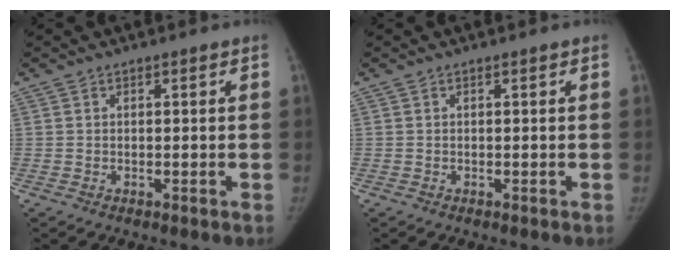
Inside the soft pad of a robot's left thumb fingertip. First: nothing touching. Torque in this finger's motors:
{"motor_torque": [-0.01, 0.01, 0.14, -0.14, 0.00]}